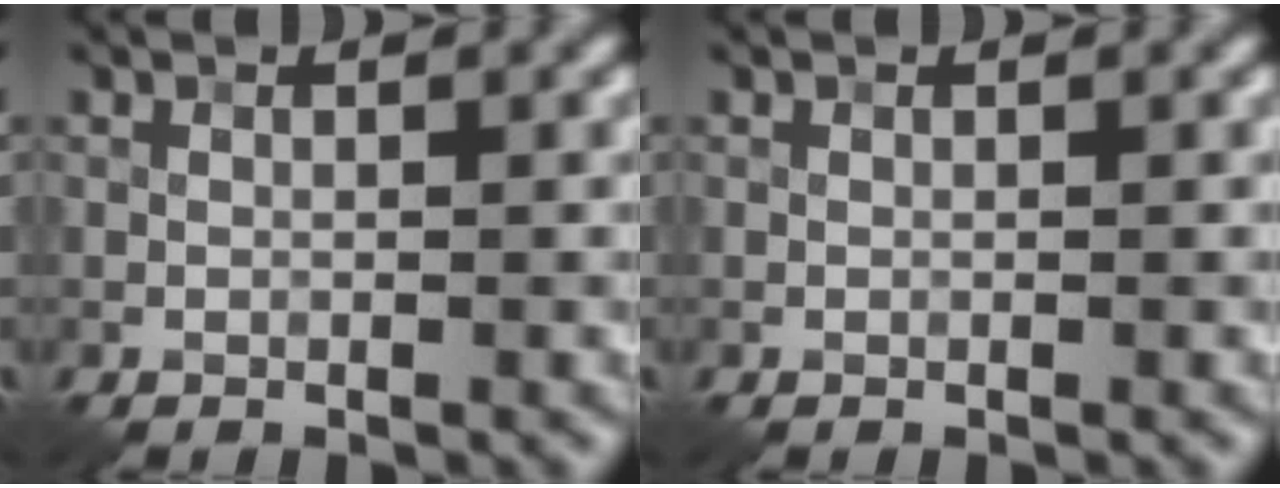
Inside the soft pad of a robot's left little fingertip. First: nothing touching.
{"total": 0.0}